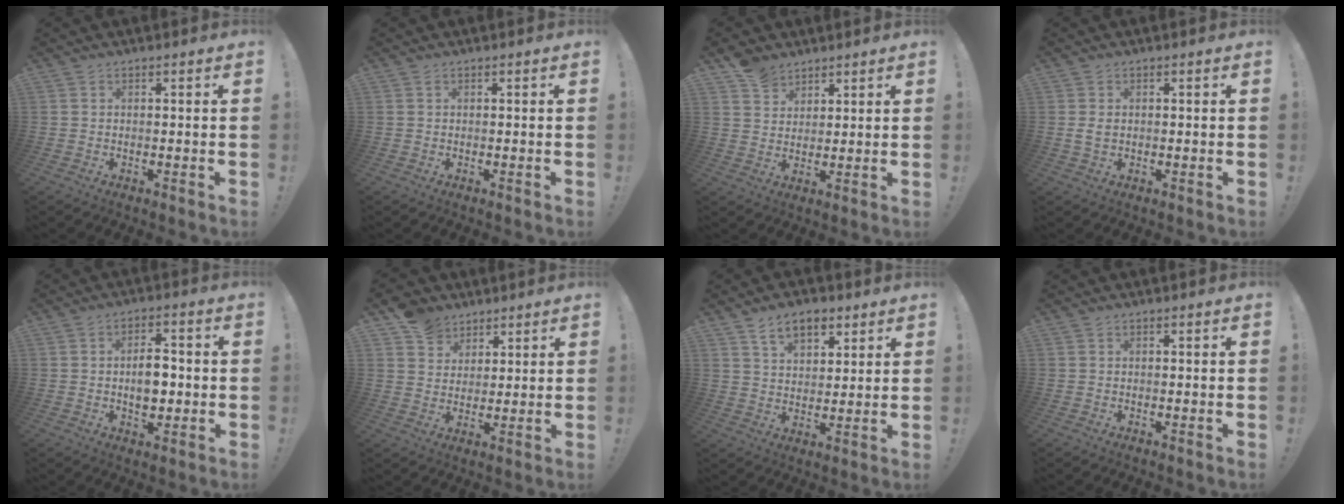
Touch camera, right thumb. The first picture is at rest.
{"total": 0.0}
{"total": 6.7, "force": [5.1, 4.2, 1.1], "torque": [-0.014, -0.031, 0.100]}
{"total": 2.1, "force": [0.4, 1.4, 1.5], "torque": [-0.022, 0.004, 0.006]}
{"total": 7.1, "force": [-0.6, 4.7, 5.2], "torque": [-0.082, 0.003, -0.018]}
{"total": 8.7, "force": [5.9, 6.2, 1.4], "torque": [-0.022, -0.039, 0.119]}
{"total": 9.0, "force": [5.4, 5.2, 4.9], "torque": [-0.070, -0.019, 0.102]}
{"total": 0.0}